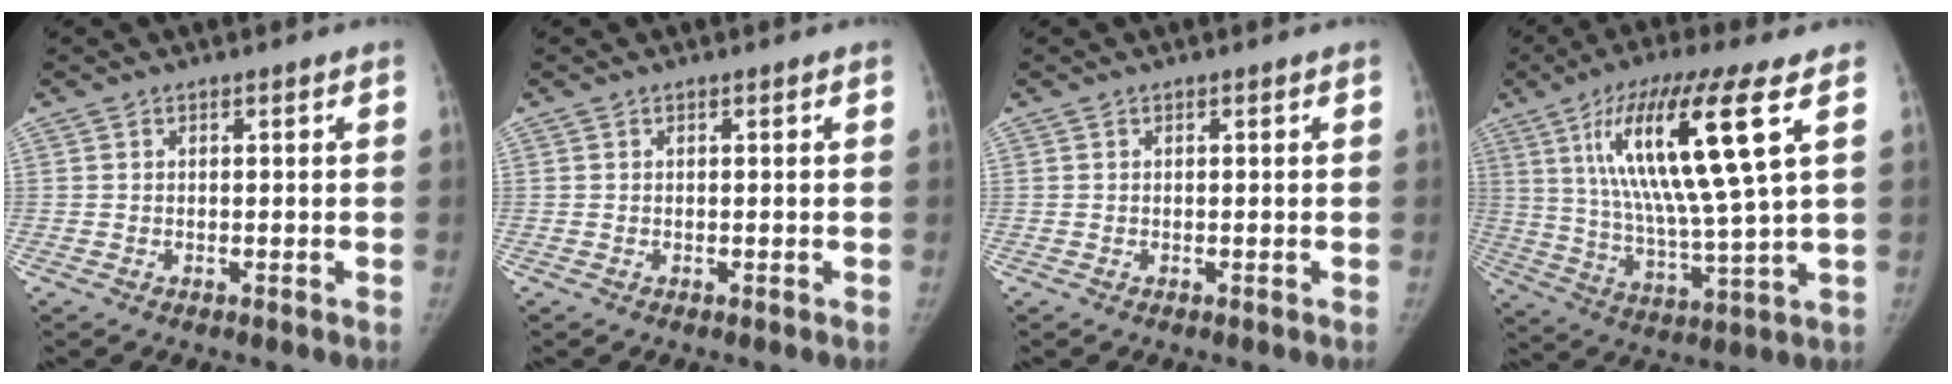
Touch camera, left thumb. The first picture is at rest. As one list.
[{"total": 0.0}, {"total": 0.0}, {"total": 19.9, "force": [7.2, 2.6, 18.4], "torque": [-0.346, -0.026, 0.121]}]